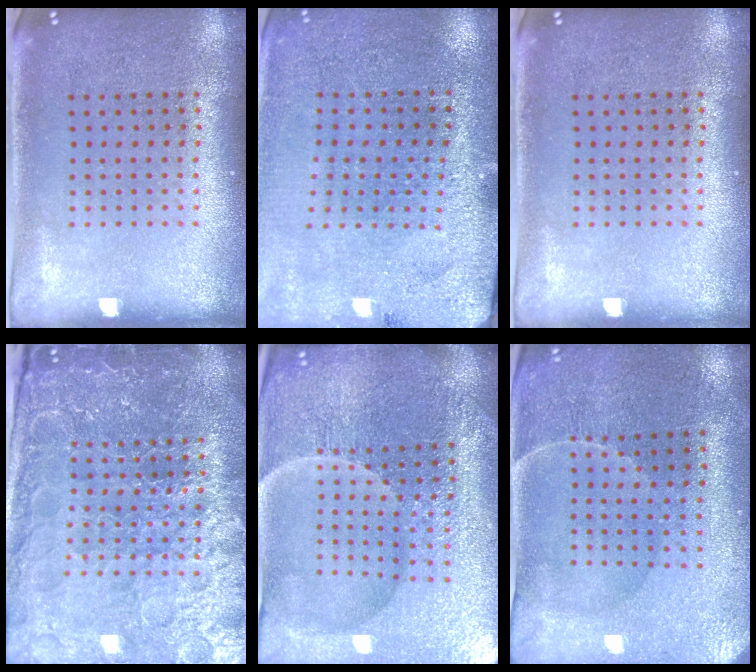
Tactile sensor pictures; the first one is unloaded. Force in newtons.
{"total": 2.8, "press": 2.8, "slide": 0.1}
{"total": 0.0}
{"total": 5.6, "press": 5.1, "slide": 2.3}
{"total": 5.4, "press": 5.1, "slide": 1.7}
{"total": 0.7, "press": 0.6, "slide": 0.4}